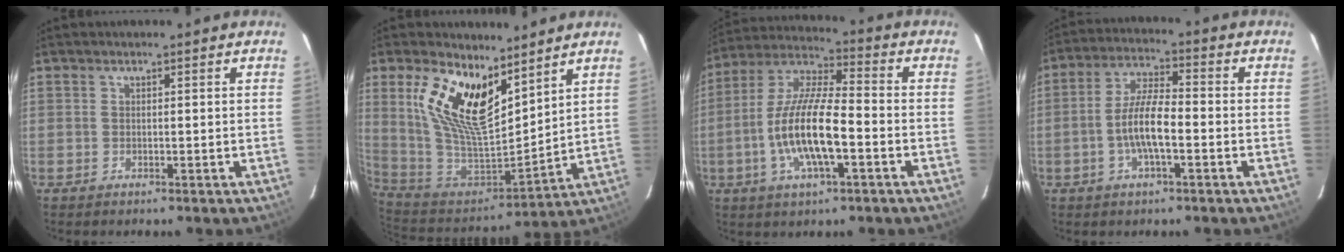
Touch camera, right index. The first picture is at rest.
{"total": 17.6, "force": [9.9, 7.8, 12.3], "torque": [-0.250, 0.001, 0.201]}
{"total": 14.8, "force": [-4.2, 4.0, 13.7], "torque": [-0.275, -0.004, -0.082]}
{"total": 8.2, "force": [-2.4, 2.1, 7.6], "torque": [-0.153, 0.005, -0.046]}